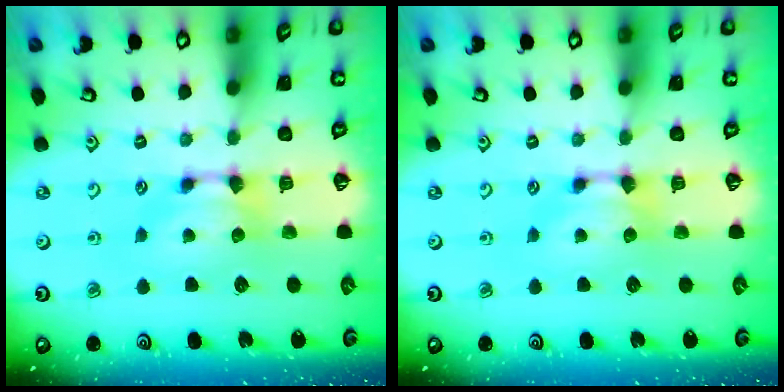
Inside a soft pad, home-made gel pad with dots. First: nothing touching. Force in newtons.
{"total": 0.0}